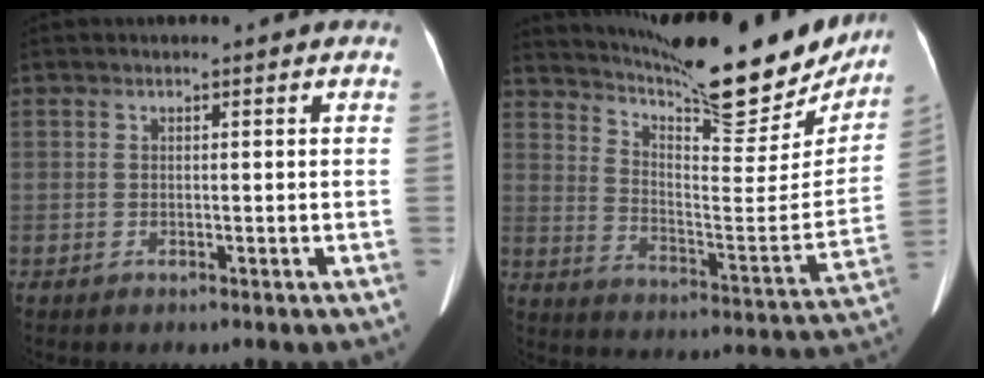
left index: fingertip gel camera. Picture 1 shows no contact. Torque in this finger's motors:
{"motor_torque": [0.85, -1.29, 0.11, 0.02]}